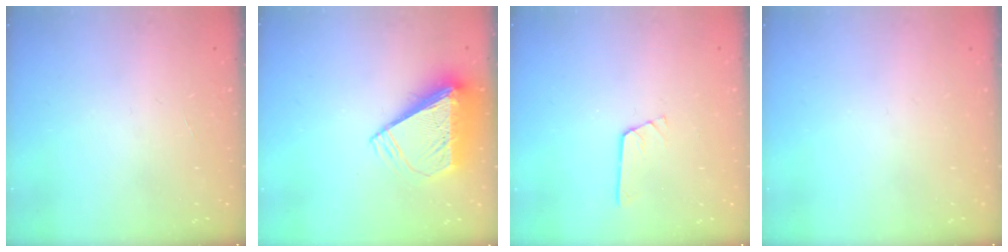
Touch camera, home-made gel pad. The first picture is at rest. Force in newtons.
{"total": 9.7, "press": 9.6, "slide": 1.4}
{"total": 2.3, "press": 2.3, "slide": 0.3}
{"total": 0.0}